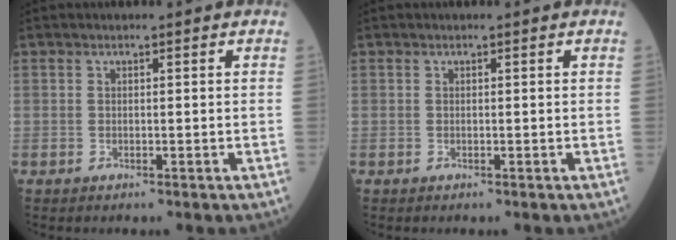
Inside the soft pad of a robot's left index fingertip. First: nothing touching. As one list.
[{"total": 0.0}]